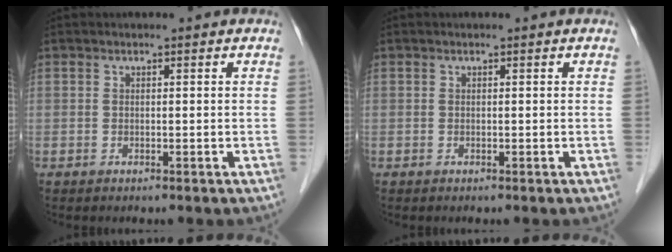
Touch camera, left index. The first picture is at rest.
{"total": 0.0}